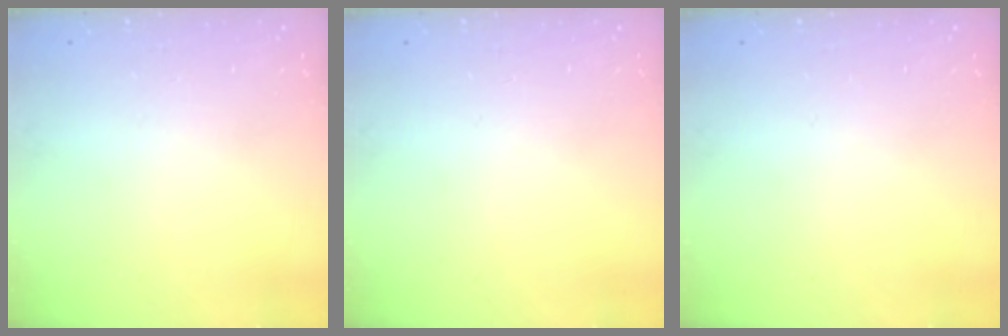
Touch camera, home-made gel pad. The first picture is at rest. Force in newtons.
{"total": 0.0}
{"total": 0.0}